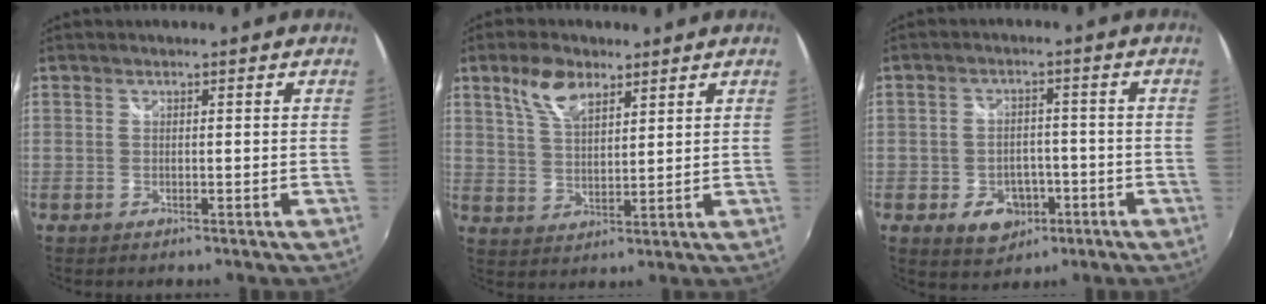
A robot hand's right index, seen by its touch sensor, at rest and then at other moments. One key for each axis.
{"total": 7.2, "fx": 4.5, "fy": 3.3, "fz": 4.4, "tx": -0.083, "ty": 0.010, "tz": 0.088}
{"total": 7.6, "fx": -3.3, "fy": 5.8, "fz": 3.6, "tx": -0.086, "ty": 0.004, "tz": -0.037}